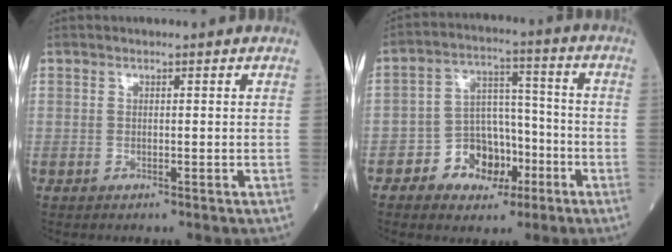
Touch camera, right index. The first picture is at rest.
{"total": 8.8, "force": [-4.3, 6.2, 4.6], "torque": [-0.080, 0.028, -0.068]}